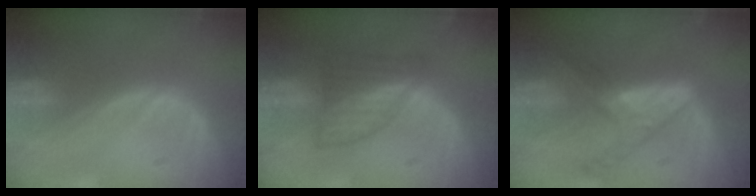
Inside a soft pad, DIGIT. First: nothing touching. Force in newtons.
{"total": 5.8, "press": 5.7, "slide": 0.8}
{"total": 6.8, "press": 5.9, "slide": 3.4}